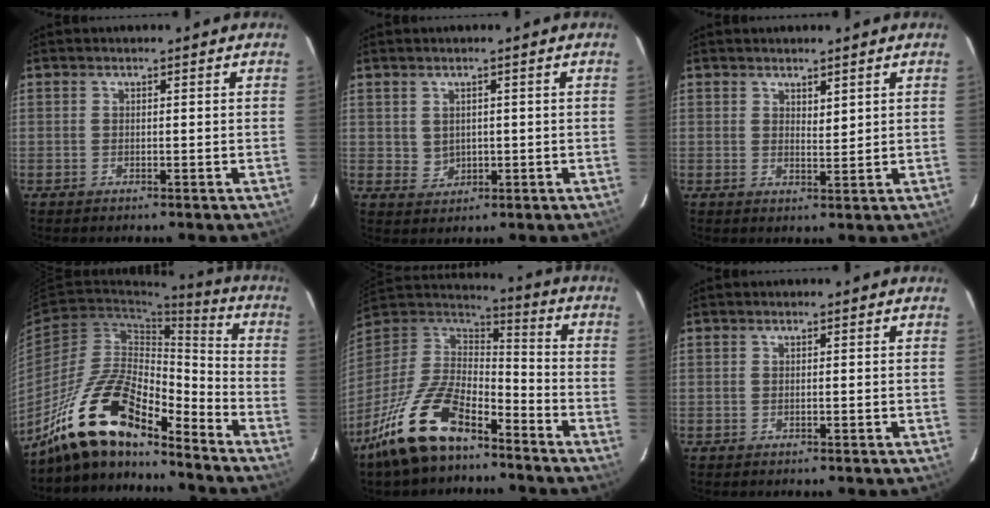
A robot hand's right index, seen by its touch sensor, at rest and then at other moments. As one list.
[{"total": 2.5, "force": [0.3, 2.2, 1.1], "torque": [-0.022, -0.002, 0.013]}, {"total": 1.8, "force": [1.2, 0.6, 1.2], "torque": [-0.019, -0.006, 0.025]}, {"total": 15.8, "force": [-12.5, 4.6, 8.4], "torque": [-0.151, 0.021, -0.226]}, {"total": 16.2, "force": [-11.2, 6.1, 10.1], "torque": [-0.206, 0.007, -0.210]}, {"total": 0.0}]